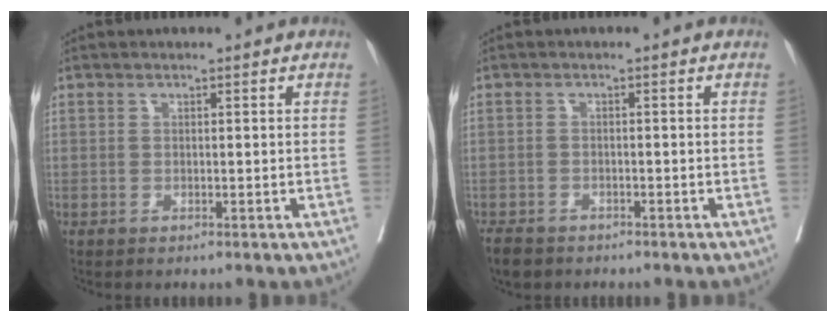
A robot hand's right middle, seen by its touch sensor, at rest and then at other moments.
{"total": 4.2, "force": [-3.4, 1.9, 1.4], "torque": [-0.026, -0.006, -0.054]}